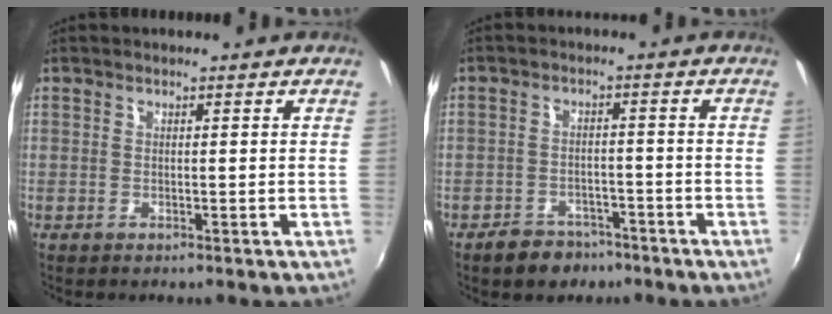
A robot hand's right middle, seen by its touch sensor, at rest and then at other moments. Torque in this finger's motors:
{"motor_torque": [0.47, -0.49, 0.22, 0.01]}